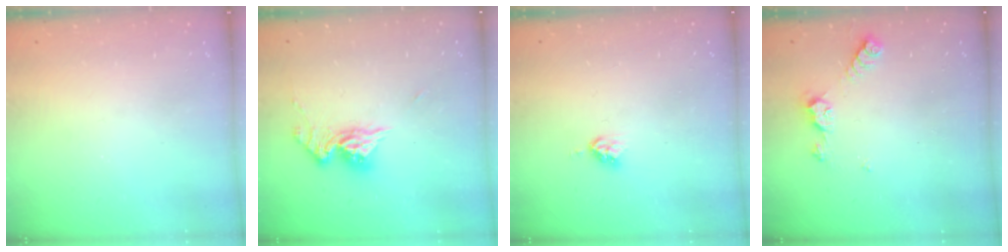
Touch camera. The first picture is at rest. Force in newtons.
{"total": 10.3, "press": 10.3, "slide": 1.0}
{"total": 3.7, "press": 3.7, "slide": 0.5}
{"total": 5.5, "press": 5.4, "slide": 0.6}